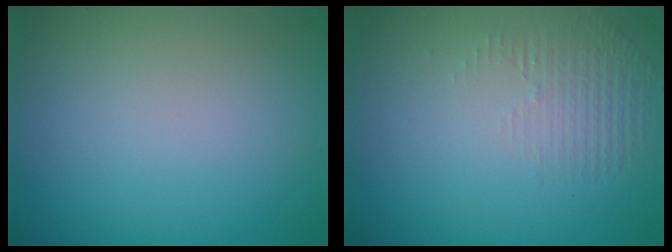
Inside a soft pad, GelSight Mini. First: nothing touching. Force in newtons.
{"total": 1.4, "press": 0.3, "slide": 1.4}